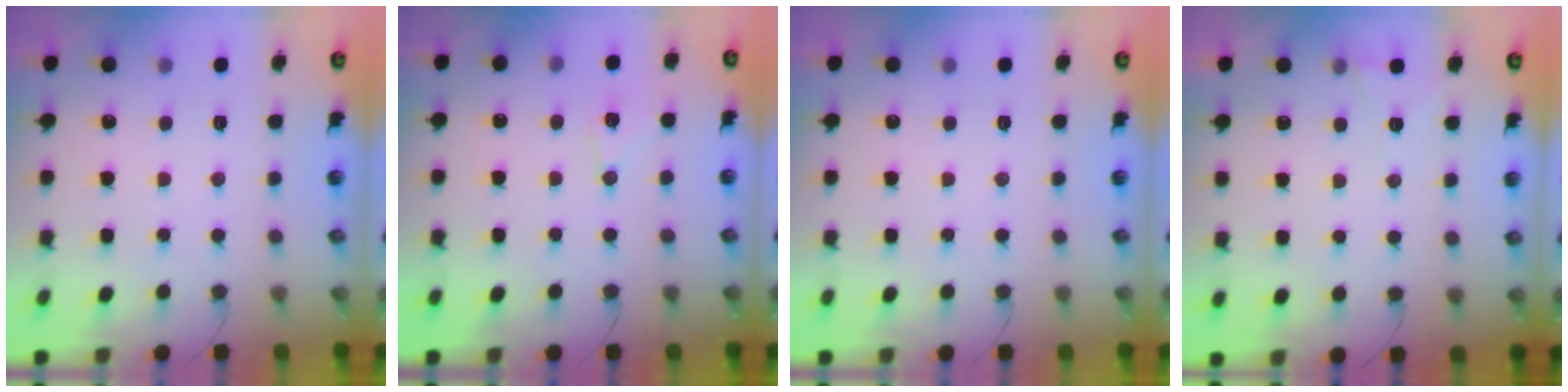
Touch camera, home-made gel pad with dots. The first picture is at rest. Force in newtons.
{"total": 7.2, "press": 7.2, "slide": 0.1}
{"total": 0.0}
{"total": 5.2, "press": 2.8, "slide": 4.3}